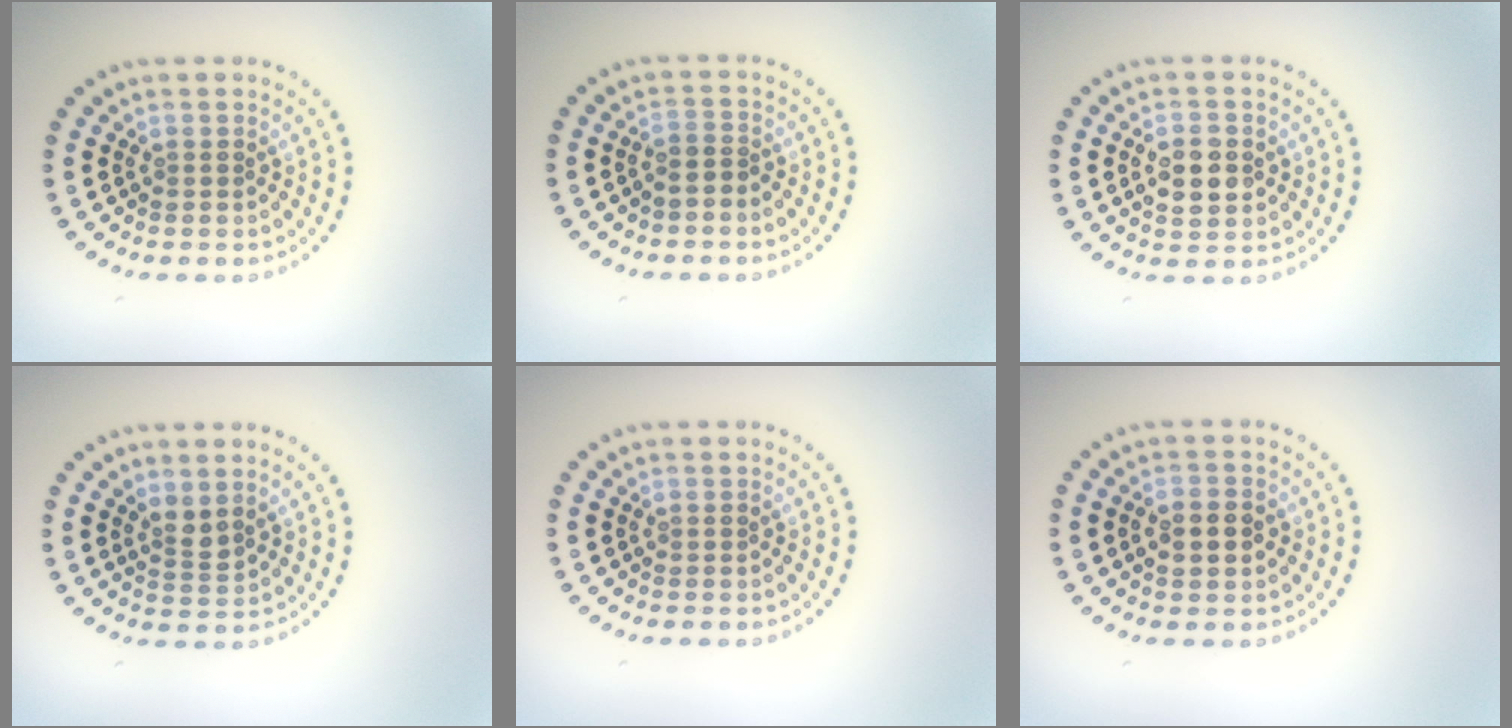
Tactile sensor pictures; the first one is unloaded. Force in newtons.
{"total": 1.1, "press": 0.8, "slide": 0.7}
{"total": 3.0, "press": 3.0, "slide": 0.1}
{"total": 1.6, "press": 1.3, "slide": 1.0}
{"total": 0.0}
{"total": 3.1, "press": 3.1, "slide": 0.2}